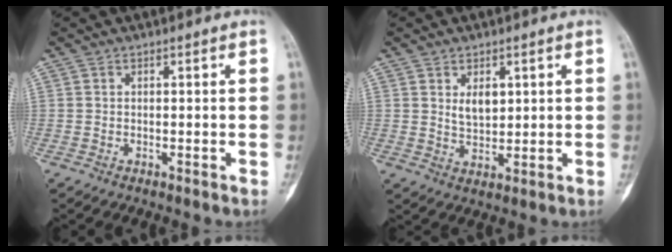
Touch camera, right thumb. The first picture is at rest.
{"total": 4.2, "force": [1.5, 2.5, 3.0], "torque": [-0.037, -0.015, 0.030]}